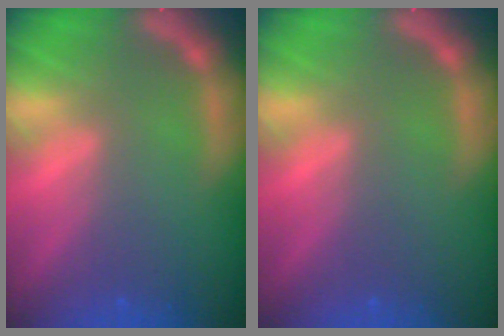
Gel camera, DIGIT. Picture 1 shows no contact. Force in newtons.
{"total": 0.0}